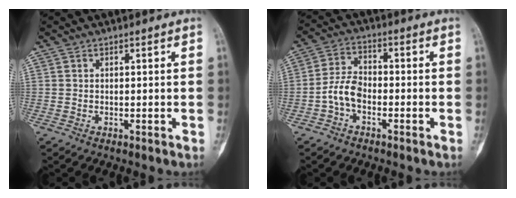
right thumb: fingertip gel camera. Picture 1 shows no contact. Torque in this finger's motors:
{"motor_torque": [1.07, 0.80, 0.38, -0.46, 0.20]}